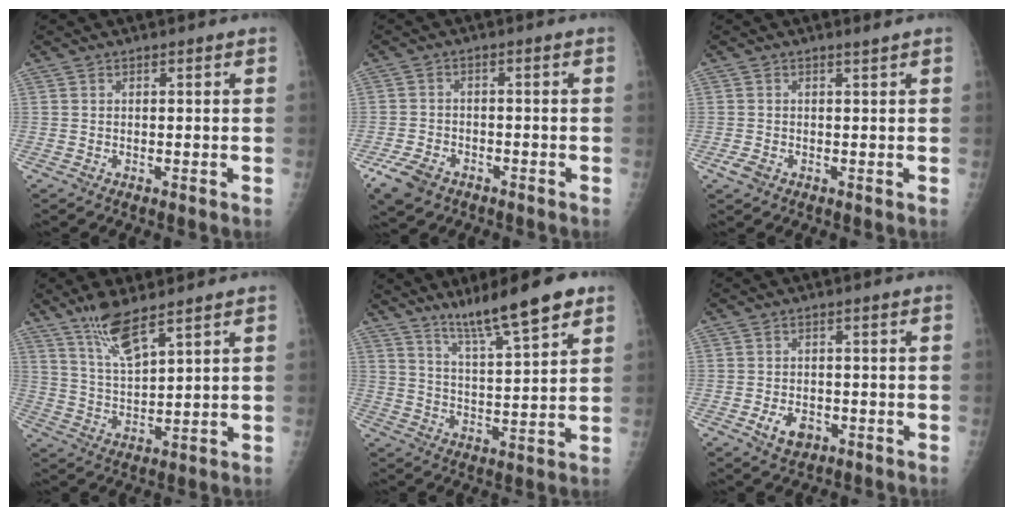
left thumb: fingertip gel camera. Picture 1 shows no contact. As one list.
[{"total": 6.6, "force": [-4.0, 4.2, 3.2], "torque": [-0.068, 0.013, -0.068]}, {"total": 1.8, "force": [0.0, 1.0, 1.4], "torque": [-0.028, 0.005, 0.004]}, {"total": 8.0, "force": [5.8, 1.7, 5.2], "torque": [-0.099, -0.034, 0.122]}, {"total": 12.7, "force": [8.9, 1.8, 8.8], "torque": [-0.131, -0.048, 0.151]}, {"total": 4.4, "force": [-1.8, 3.0, 2.7], "torque": [-0.039, 0.008, -0.024]}]